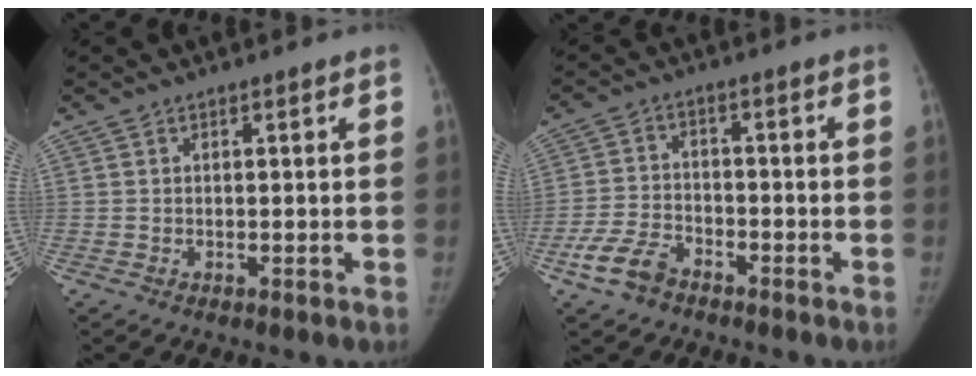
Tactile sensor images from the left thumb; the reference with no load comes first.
{"total": 6.9, "force": [-4.6, 3.9, 3.5], "torque": [-0.074, 0.019, -0.090]}